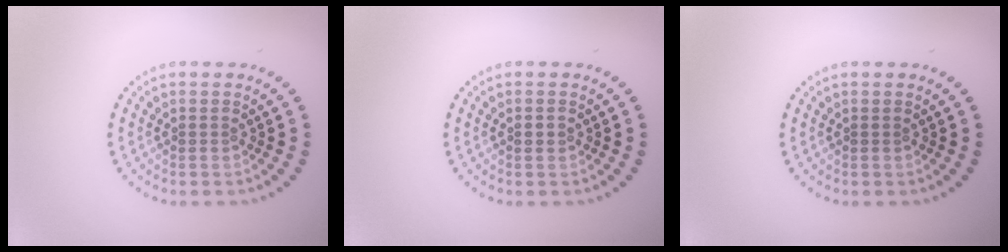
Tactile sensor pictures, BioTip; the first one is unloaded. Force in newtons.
{"total": 1.0, "press": 1.0, "slide": 0.1}
{"total": 0.0}